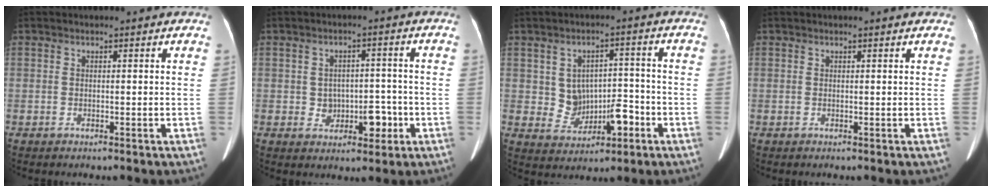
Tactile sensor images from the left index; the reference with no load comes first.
{"total": 5.3, "force": [-1.3, 3.9, 3.3], "torque": [-0.039, 0.019, -0.008]}
{"total": 6.1, "force": [-1.6, 4.4, 3.9], "torque": [-0.051, 0.021, -0.011]}
{"total": 1.4, "force": [1.1, 0.1, 0.8], "torque": [-0.010, 0.012, 0.014]}